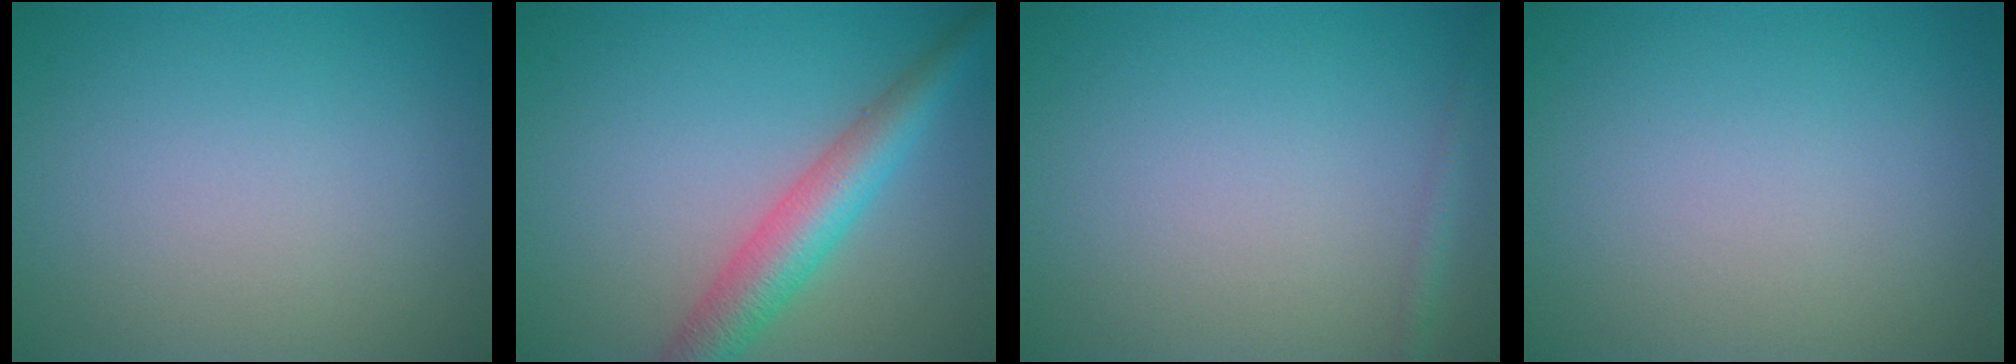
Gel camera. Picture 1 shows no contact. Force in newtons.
{"total": 5.0, "press": 5.0, "slide": 0.2}
{"total": 0.9, "press": 0.9, "slide": 0.1}
{"total": 0.0}